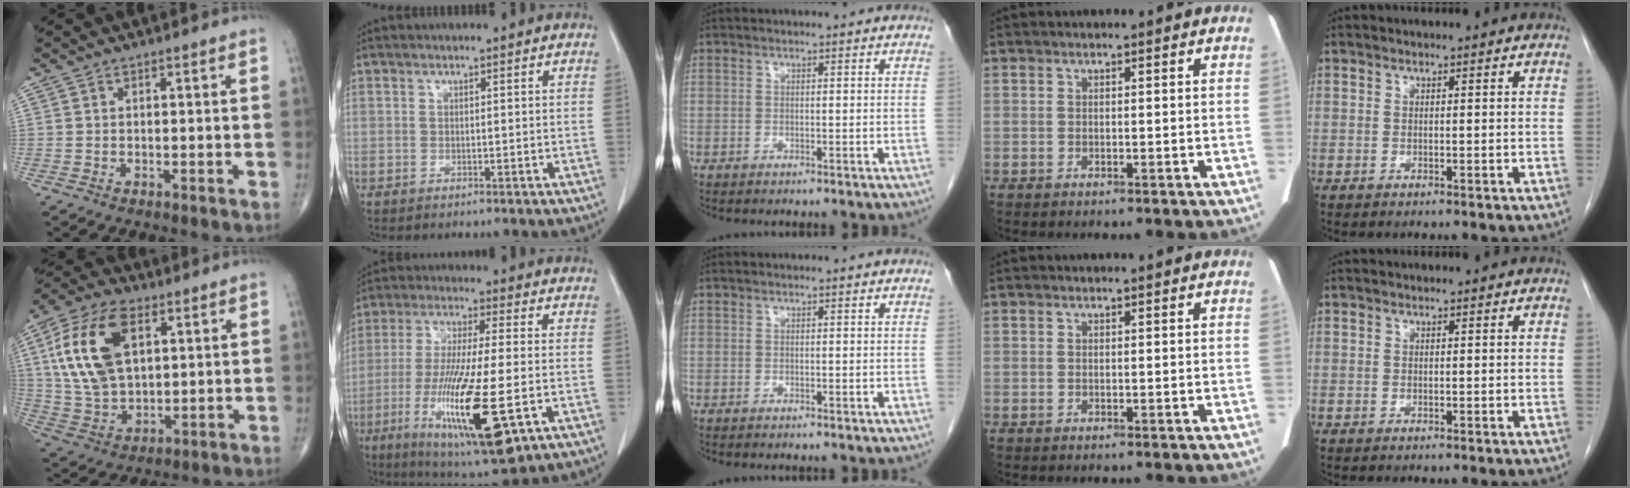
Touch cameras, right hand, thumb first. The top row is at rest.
{"thumb": {"total": 18.1, "force": [5.5, 10.3, 13.8], "torque": [-0.259, -0.005, 0.106]}, "index": {"total": 19.0, "force": [-6.0, 2.6, 17.8], "torque": [-0.354, -0.045, -0.098]}}